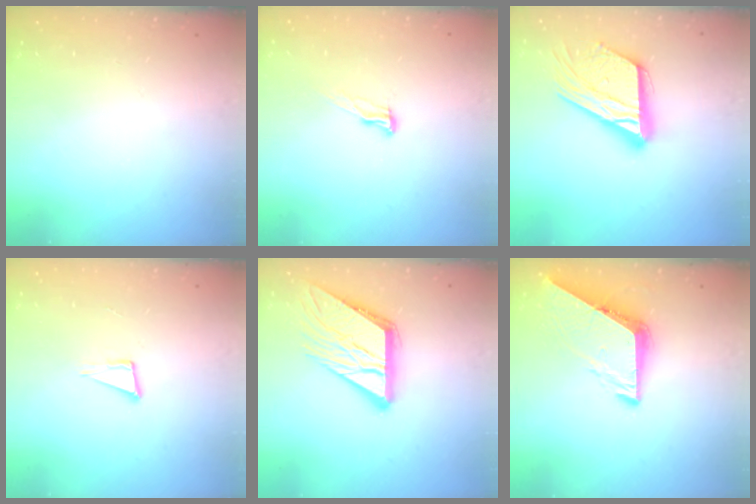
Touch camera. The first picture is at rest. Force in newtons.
{"total": 6.9, "press": 6.9, "slide": 0.9}
{"total": 19.3, "press": 19.2, "slide": 1.8}
{"total": 5.1, "press": 3.9, "slide": 3.2}
{"total": 16.2, "press": 16.1, "slide": 1.8}
{"total": 8.2, "press": 8.2, "slide": 0.6}